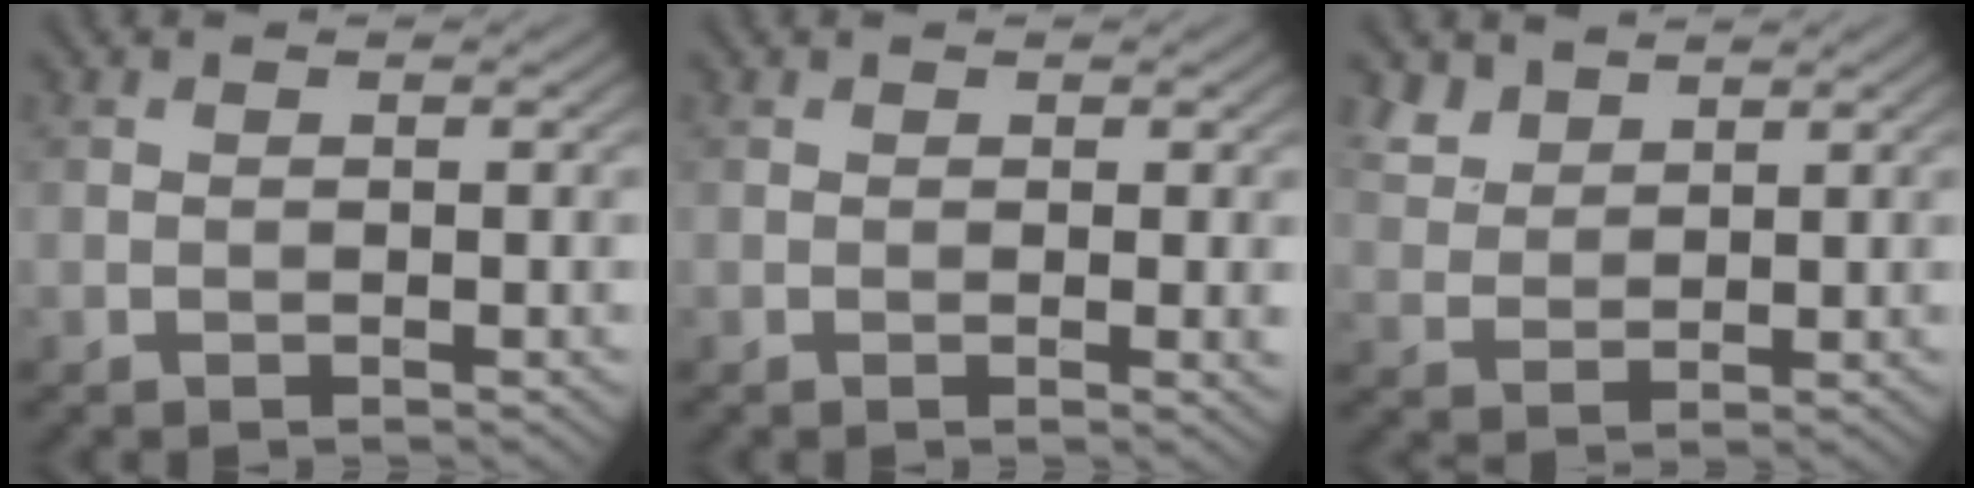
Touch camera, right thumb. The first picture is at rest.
{"total": 1.0, "force": [0.3, 0.3, 0.9], "torque": [-0.013, -0.004, 0.003]}
{"total": 3.7, "force": [2.9, 1.9, 1.3], "torque": [-0.039, 0.001, 0.070]}